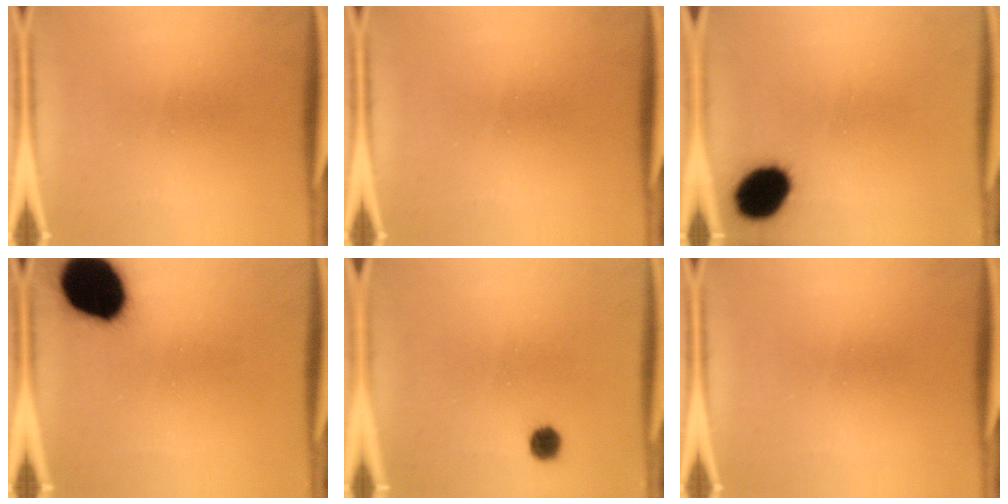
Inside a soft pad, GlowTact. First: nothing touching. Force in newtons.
{"total": 0.0}
{"total": 11.0}
{"total": 17.7}
{"total": 3.1}
{"total": 0.0}